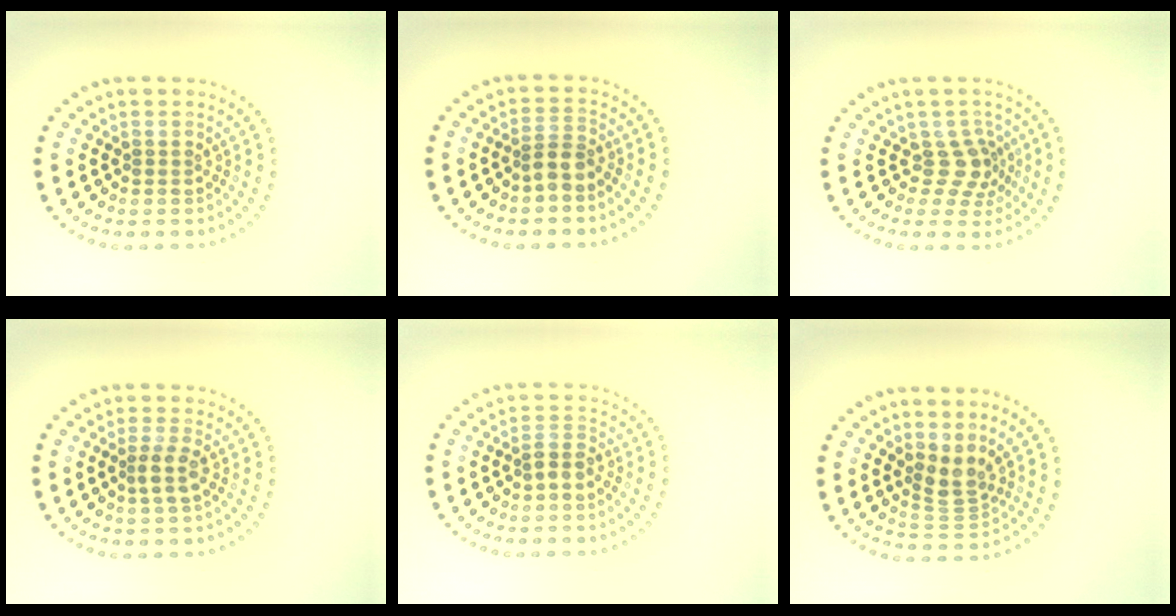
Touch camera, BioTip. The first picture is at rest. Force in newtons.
{"total": 2.2, "press": 1.6, "slide": 1.4}
{"total": 2.6, "press": 1.9, "slide": 1.8}
{"total": 2.0, "press": 1.6, "slide": 1.1}
{"total": 1.5, "press": 1.3, "slide": 0.9}
{"total": 2.6, "press": 2.0, "slide": 1.6}